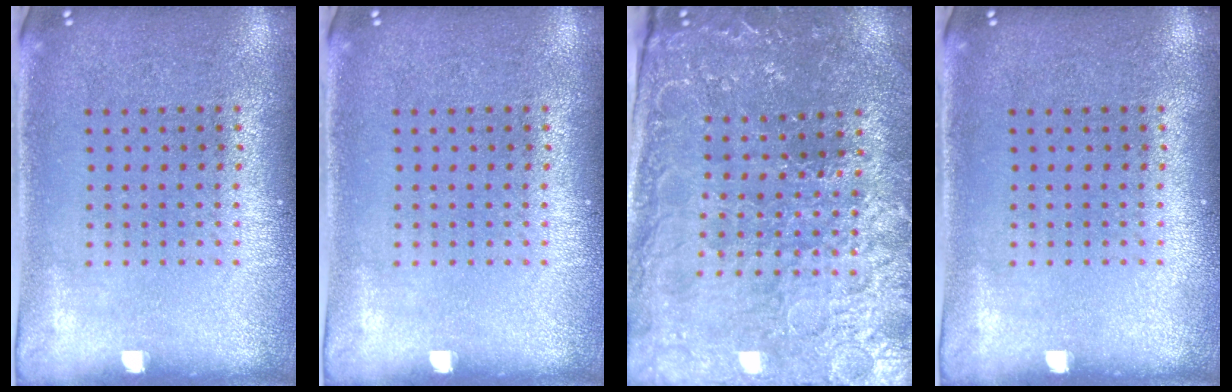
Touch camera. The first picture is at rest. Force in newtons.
{"total": 0.0}
{"total": 3.1, "press": 3.1, "slide": 0.5}
{"total": 0.0}